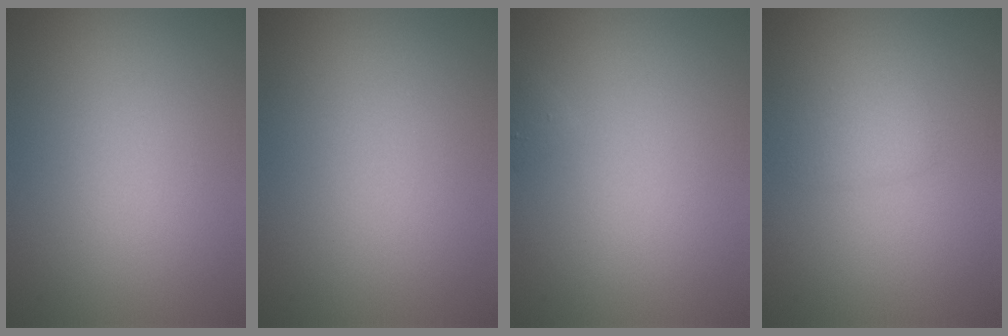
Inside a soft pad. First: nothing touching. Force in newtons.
{"total": 0.0}
{"total": 0.6, "press": 0.6, "slide": 0.0}
{"total": 1.3, "press": 1.3, "slide": 0.0}